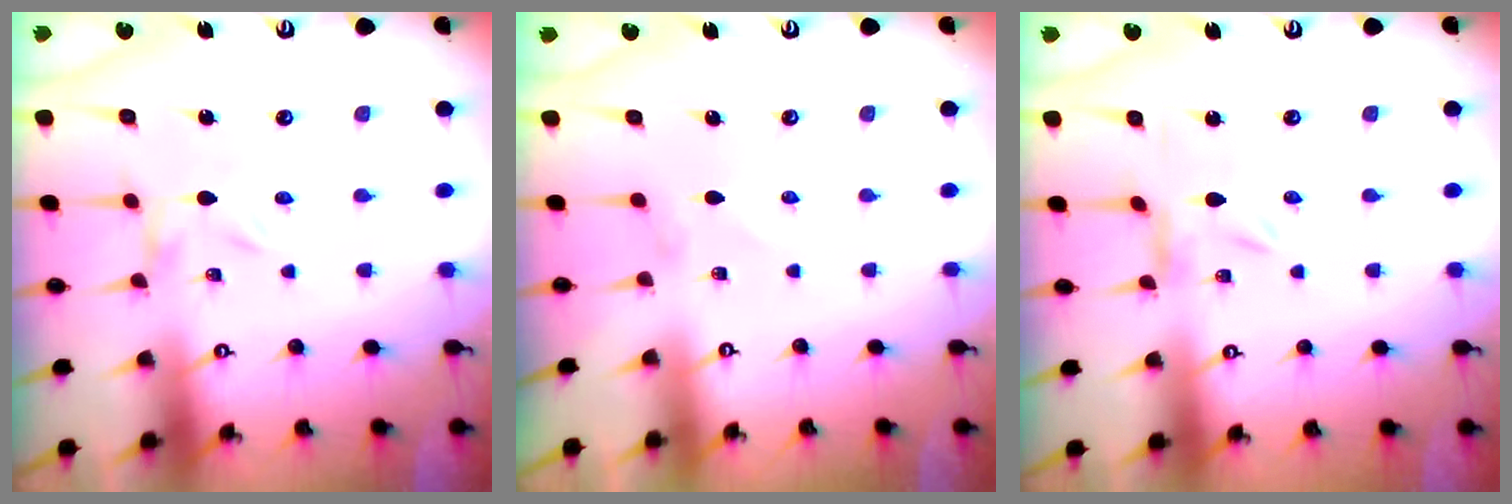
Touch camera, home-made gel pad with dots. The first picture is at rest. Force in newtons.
{"total": 0.7, "press": 0.7, "slide": 0.1}
{"total": 0.0}